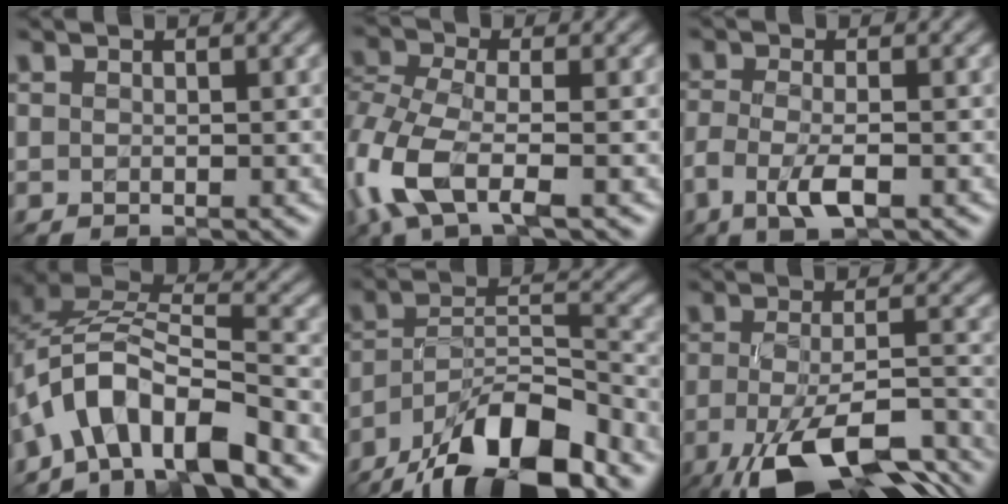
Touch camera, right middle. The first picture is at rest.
{"total": 6.7, "force": [-2.9, 2.9, 5.2], "torque": [-0.134, -0.001, -0.072]}
{"total": 3.3, "force": [-1.5, 1.0, 2.8], "torque": [-0.063, -0.003, -0.034]}
{"total": 9.3, "force": [-5.1, 4.1, 6.6], "torque": [-0.109, 0.015, -0.105]}
{"total": 12.2, "force": [-8.9, 3.8, 7.5], "torque": [-0.123, 0.016, -0.164]}
{"total": 13.4, "force": [-8.3, 4.2, 9.7], "torque": [-0.193, -0.029, -0.121]}